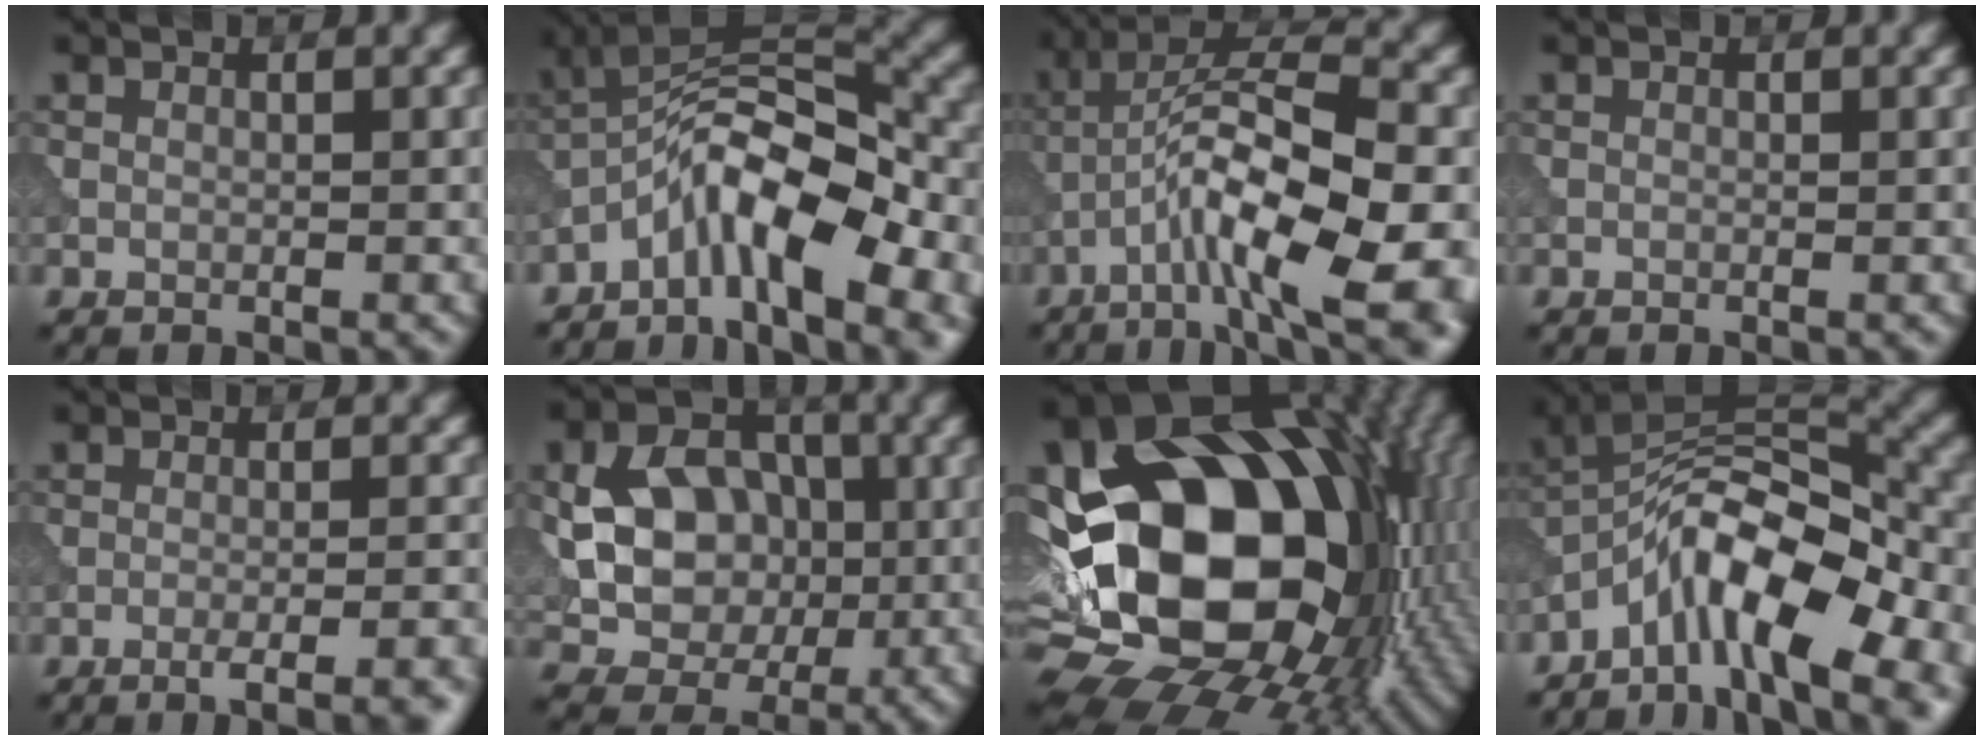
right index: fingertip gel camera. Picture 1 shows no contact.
{"total": 11.0, "force": [-5.8, 3.3, 8.8], "torque": [-0.143, 0.013, -0.100]}
{"total": 12.9, "force": [-5.7, 3.7, 11.0], "torque": [-0.187, 0.005, -0.087]}
{"total": 0.0}
{"total": 5.2, "force": [-2.8, 1.5, 4.2], "torque": [-0.026, 0.014, -0.034]}
{"total": 8.4, "force": [-0.3, 6.5, 5.3], "torque": [-0.095, -0.003, 0.001]}
{"total": 20.4, "force": [-0.3, 14.7, 14.1], "torque": [-0.246, -0.008, 0.016]}
{"total": 12.0, "force": [-6.4, 4.3, 9.2], "torque": [-0.143, 0.010, -0.115]}